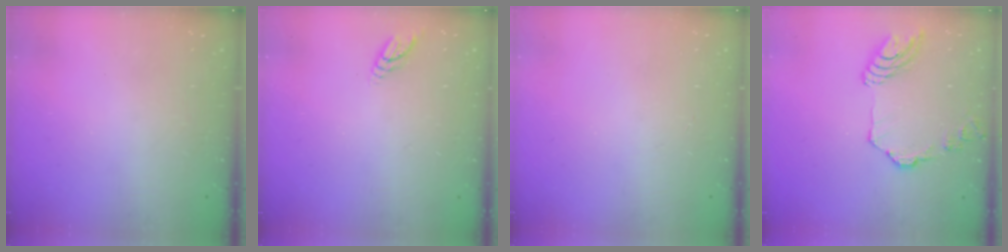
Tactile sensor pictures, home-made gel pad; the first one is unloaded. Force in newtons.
{"total": 3.8, "press": 3.8, "slide": 0.4}
{"total": 0.0}
{"total": 12.4, "press": 12.3, "slide": 1.5}